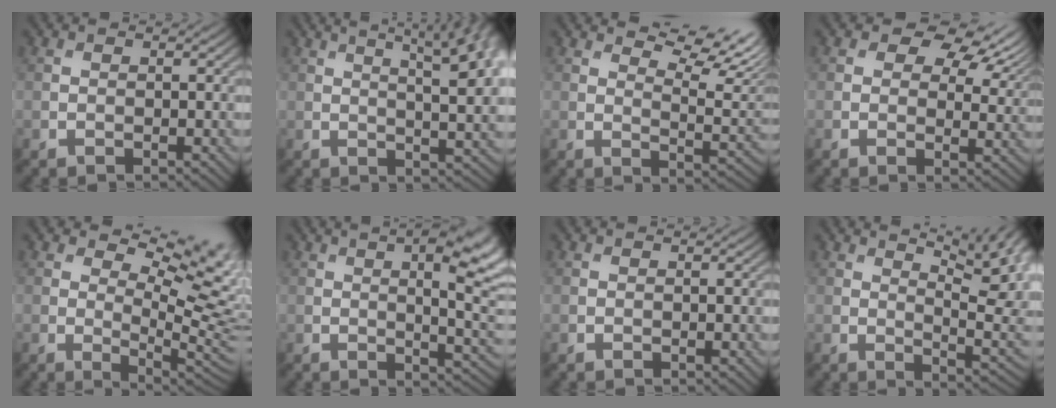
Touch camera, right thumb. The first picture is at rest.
{"total": 13.1, "force": [5.0, 4.3, 11.3], "torque": [-0.144, 0.038, 0.060]}
{"total": 10.6, "force": [7.8, 3.1, 6.4], "torque": [-0.106, 0.008, 0.105]}
{"total": 7.8, "force": [4.7, 4.4, 4.5], "torque": [-0.057, -0.003, 0.066]}
{"total": 11.5, "force": [6.0, 4.7, 8.7], "torque": [-0.145, -0.001, 0.085]}
{"total": 10.0, "force": [2.9, 2.9, 9.1], "torque": [-0.128, 0.014, 0.043]}
{"total": 0.0}
{"total": 12.0, "force": [5.5, 3.6, 10.0], "torque": [-0.148, 0.017, 0.084]}